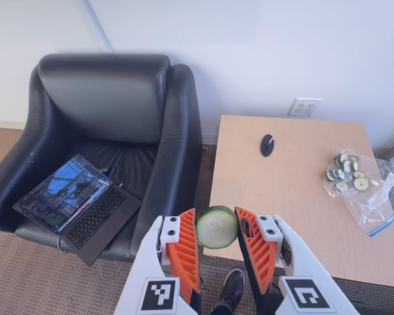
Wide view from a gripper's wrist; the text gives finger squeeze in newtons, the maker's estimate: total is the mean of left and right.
{"total": 9.2, "left": 9.5, "right": 8.8}